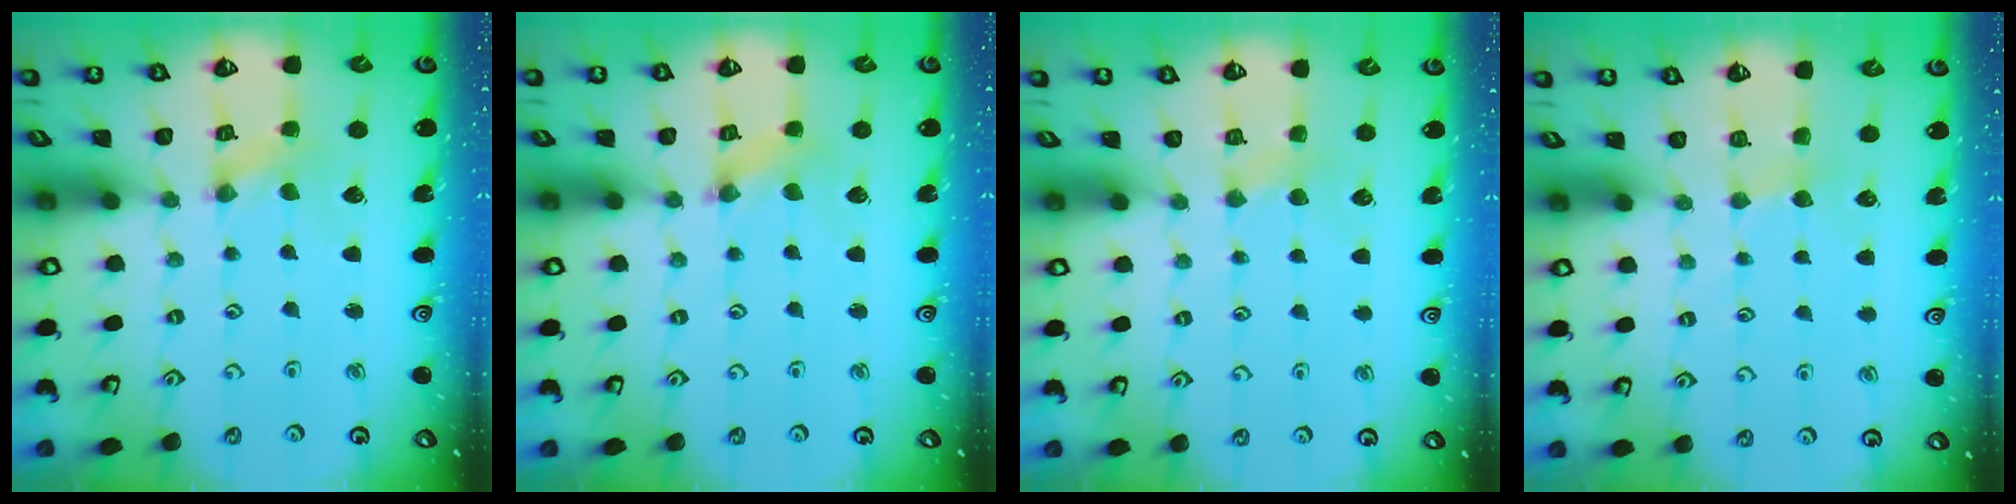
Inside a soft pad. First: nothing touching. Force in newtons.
{"total": 1.8, "press": 1.8, "slide": 0.3}
{"total": 1.9, "press": 1.8, "slide": 0.4}
{"total": 2.9, "press": 2.9, "slide": 0.5}